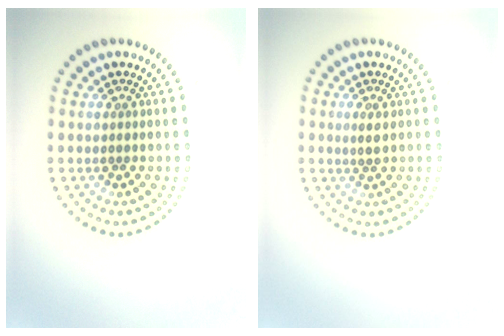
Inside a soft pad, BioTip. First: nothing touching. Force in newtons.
{"total": 1.0, "press": 0.9, "slide": 0.4}